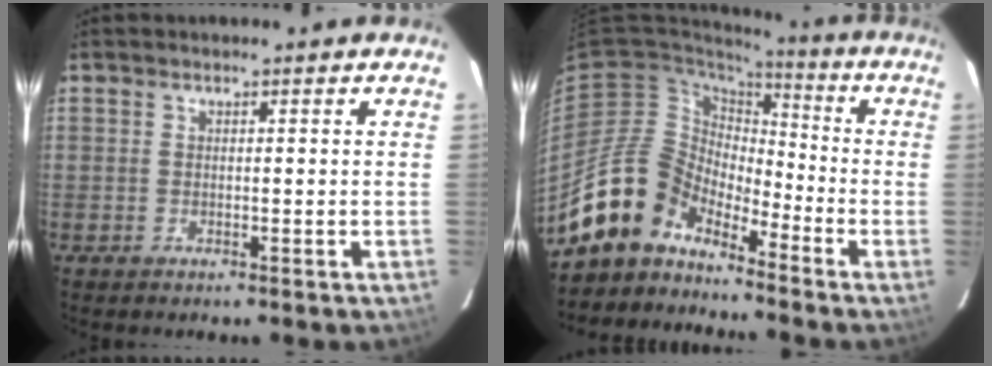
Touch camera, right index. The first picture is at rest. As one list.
[{"total": 12.5, "force": [-10.9, 5.9, 2.0], "torque": [-0.045, 0.030, -0.207]}]